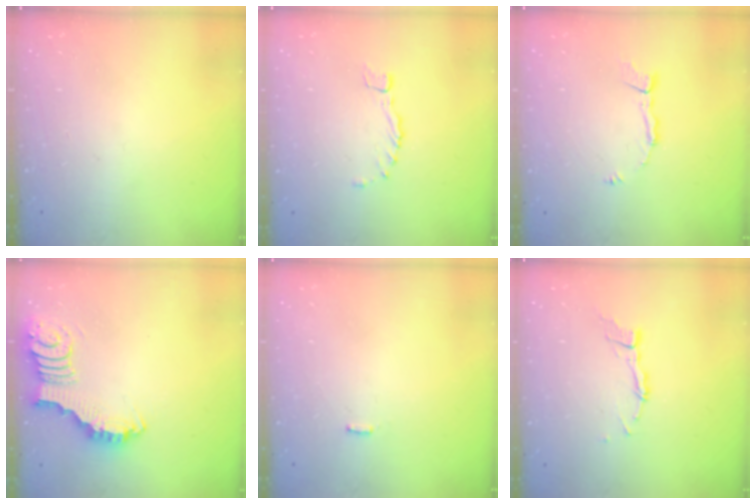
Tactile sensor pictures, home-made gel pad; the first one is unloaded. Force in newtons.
{"total": 1.0, "press": 1.0, "slide": 0.3}
{"total": 4.0, "press": 4.0, "slide": 0.1}
{"total": 5.8, "press": 5.7, "slide": 0.6}
{"total": 1.3, "press": 1.3, "slide": 0.3}
{"total": 5.9, "press": 5.9, "slide": 0.2}